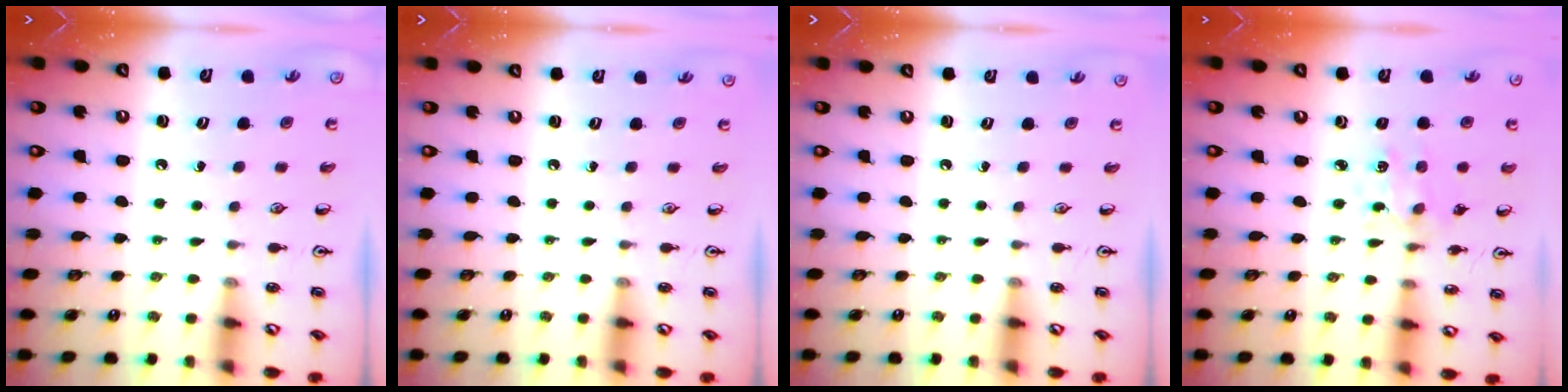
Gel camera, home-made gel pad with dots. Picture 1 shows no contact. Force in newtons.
{"total": 0.0}
{"total": 0.0}
{"total": 1.9, "press": 1.9, "slide": 0.2}